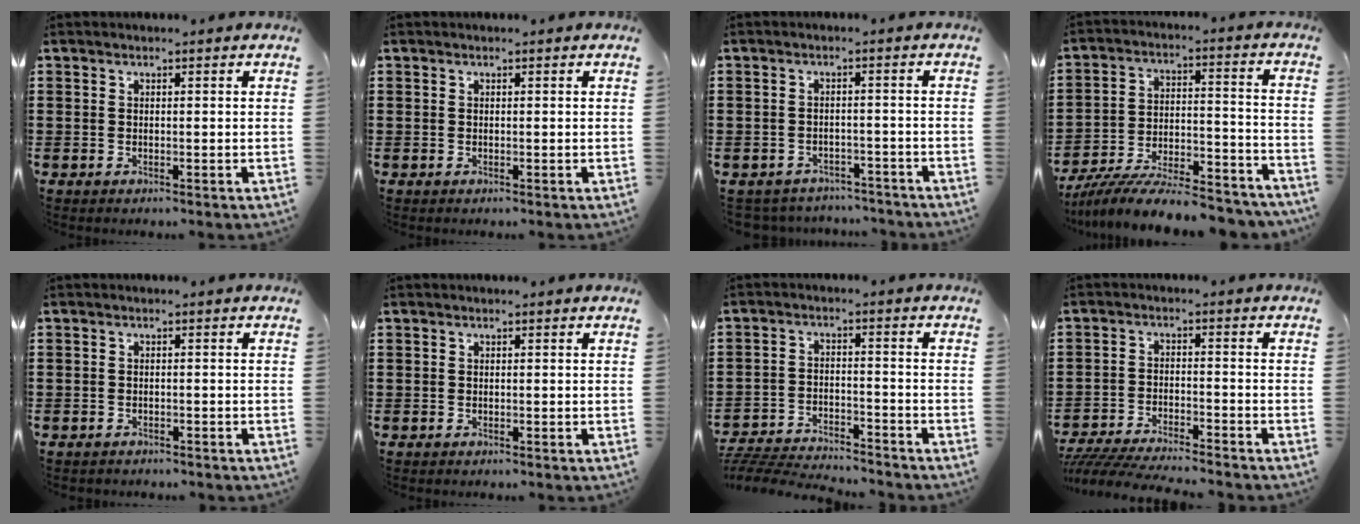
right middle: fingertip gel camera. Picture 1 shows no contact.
{"total": 0.0}
{"total": 2.7, "force": [-2.6, 0.5, -0.3], "torque": [-0.004, 0.001, -0.059]}
{"total": 9.9, "force": [-9.2, 1.0, 3.6], "torque": [-0.048, 0.021, -0.176]}
{"total": 1.0, "force": [-0.9, 0.2, 0.0], "torque": [-0.003, 0.001, -0.021]}
{"total": 0.0}
{"total": 5.4, "force": [-5.3, 0.4, 0.8], "torque": [-0.026, 0.002, -0.112]}
{"total": 5.0, "force": [-4.8, 0.2, 1.3], "torque": [-0.035, -0.007, -0.099]}